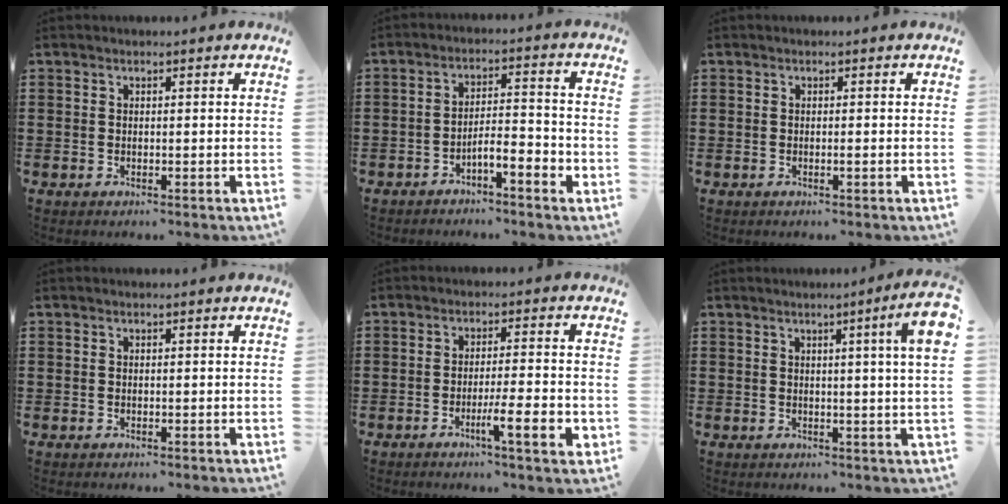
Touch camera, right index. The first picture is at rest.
{"total": 3.9, "force": [-2.8, 0.7, 2.7], "torque": [-0.049, 0.008, -0.055]}
{"total": 0.5, "force": [-0.2, 0.0, 0.5], "torque": [-0.009, -0.003, -0.003]}
{"total": 0.0}
{"total": 7.4, "force": [-2.8, 0.9, 6.8], "torque": [-0.106, -0.004, -0.045]}
{"total": 5.9, "force": [2.1, -0.6, 5.5], "torque": [-0.089, -0.013, 0.029]}